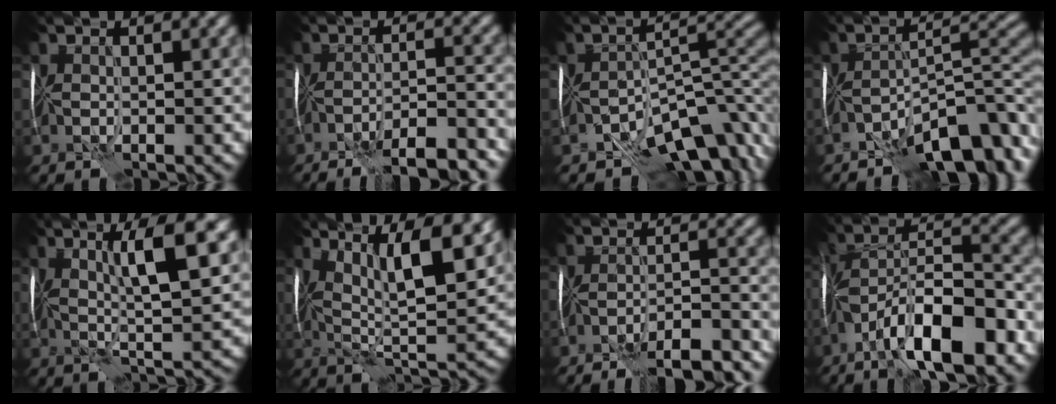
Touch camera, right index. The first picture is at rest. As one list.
[{"total": 8.9, "force": [-7.4, 1.5, 4.7], "torque": [-0.059, -0.002, -0.097]}, {"total": 9.8, "force": [-6.9, 4.1, 5.6], "torque": [-0.051, -0.003, -0.119]}, {"total": 8.2, "force": [-5.5, 2.1, 5.7], "torque": [-0.074, 0.015, -0.105]}, {"total": 7.2, "force": [2.5, 1.0, 6.7], "torque": [-0.109, 0.006, 0.037]}, {"total": 9.9, "force": [4.3, 2.4, 8.6], "torque": [-0.134, 0.007, 0.062]}, {"total": 10.1, "force": [-8.8, 2.0, 4.6], "torque": [-0.052, 0.003, -0.105]}, {"total": 11.2, "force": [-6.4, 3.1, 8.6], "torque": [-0.144, 0.019, -0.115]}]